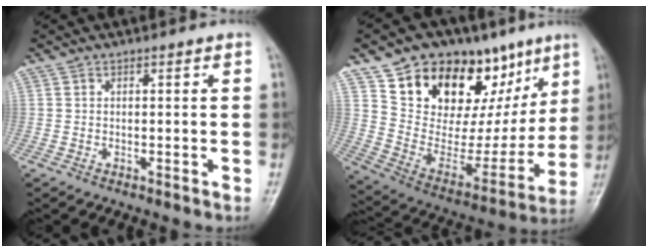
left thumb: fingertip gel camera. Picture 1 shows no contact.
{"total": 27.2, "force": [14.3, 15.7, 16.9], "torque": [-0.195, -0.022, 0.245]}